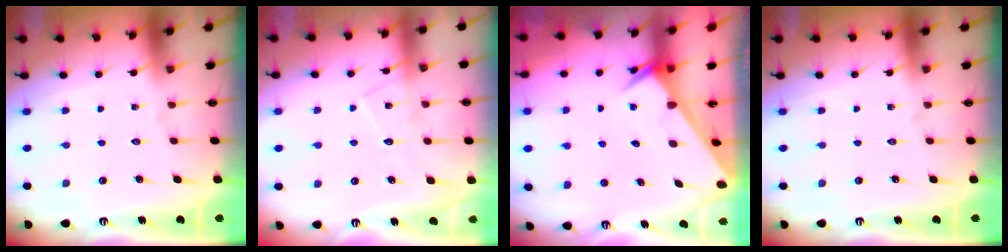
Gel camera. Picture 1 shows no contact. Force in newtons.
{"total": 8.8, "press": 8.8, "slide": 0.6}
{"total": 2.8, "press": 2.8, "slide": 0.0}
{"total": 0.0}